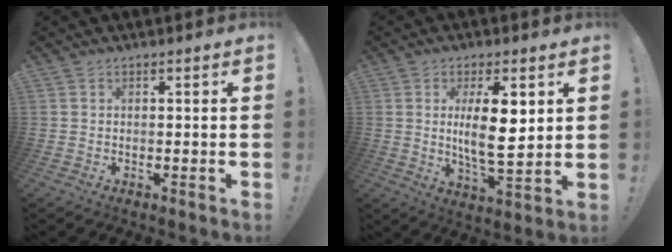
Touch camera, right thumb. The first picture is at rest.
{"total": 12.4, "force": [2.2, 3.9, 11.5], "torque": [-0.204, -0.017, 0.027]}